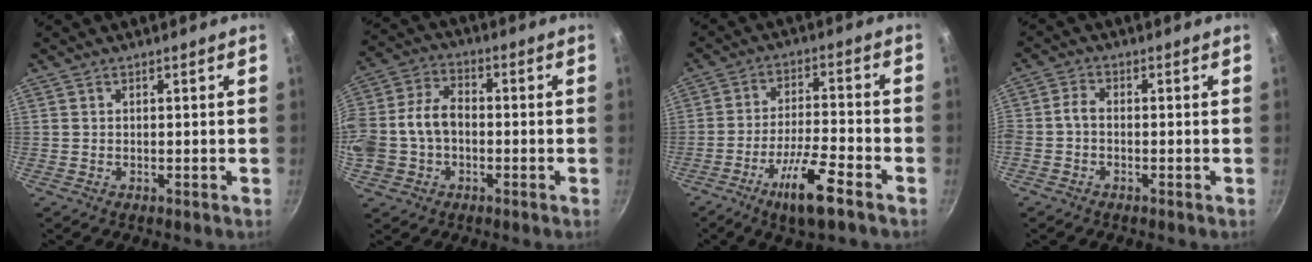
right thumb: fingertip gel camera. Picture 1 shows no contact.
{"total": 13.6, "force": [-2.0, 9.9, 9.1], "torque": [-0.180, 0.040, -0.043]}
{"total": 10.8, "force": [-6.3, 2.1, 8.5], "torque": [-0.157, 0.032, -0.113]}
{"total": 2.9, "force": [-1.3, 1.7, 1.9], "torque": [-0.046, 0.017, -0.035]}